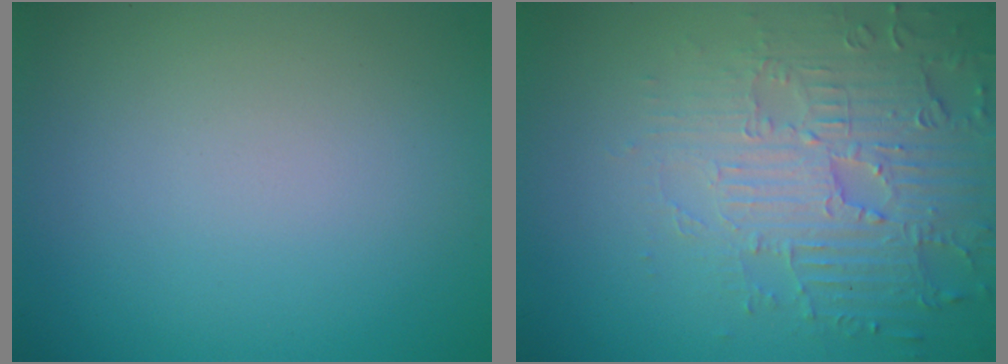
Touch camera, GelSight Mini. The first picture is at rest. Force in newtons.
{"total": 4.8, "press": 4.7, "slide": 1.4}